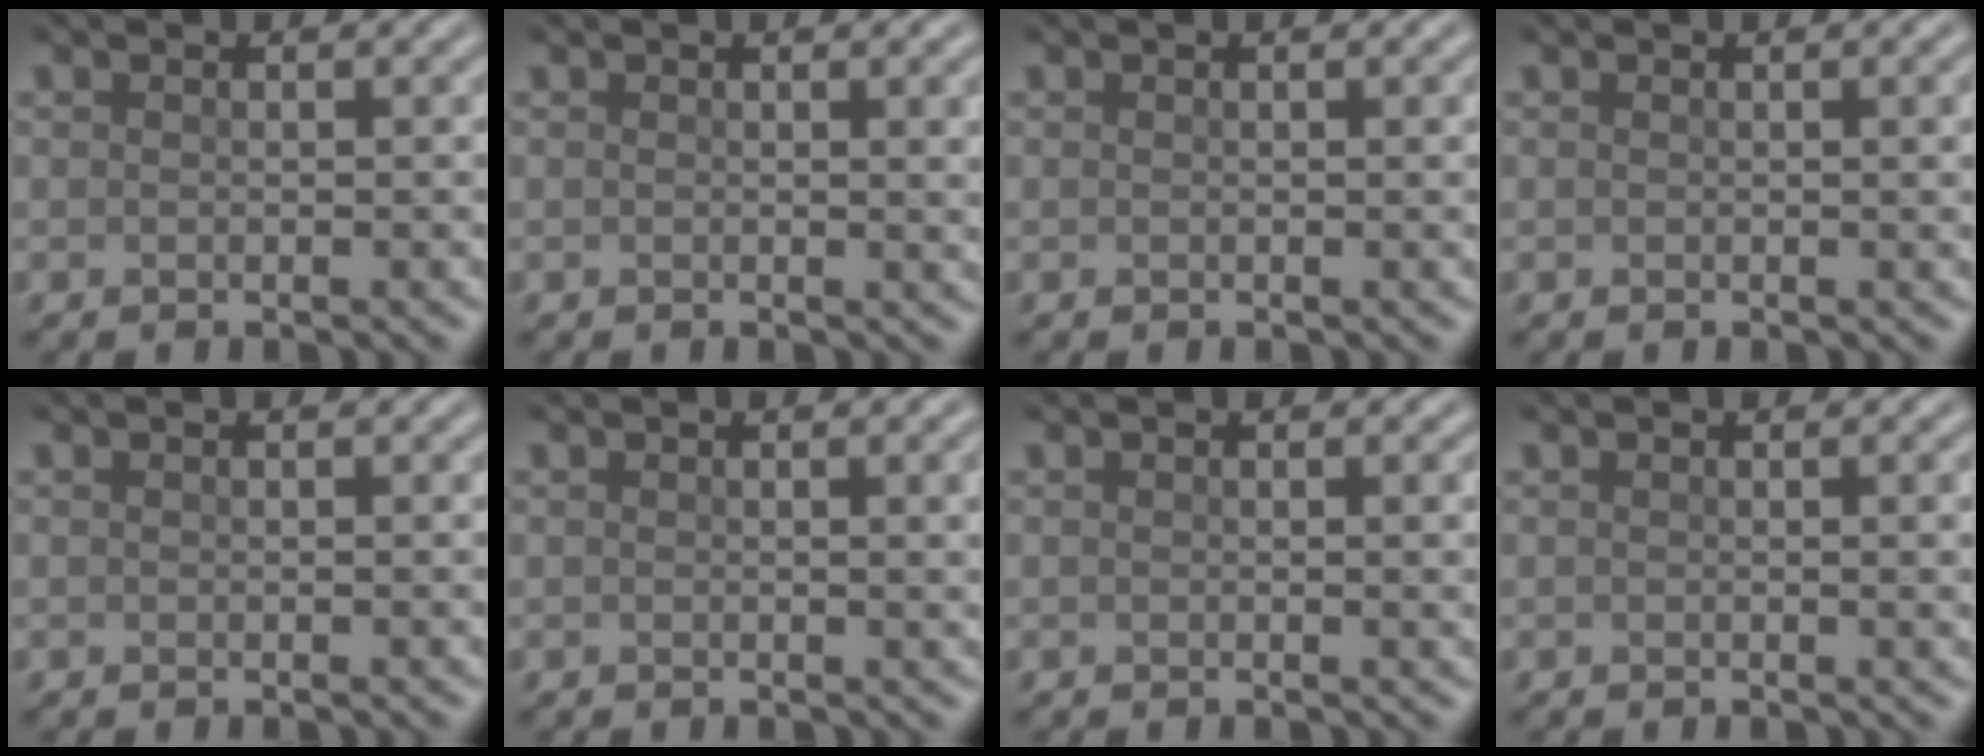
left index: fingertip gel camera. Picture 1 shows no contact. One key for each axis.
{"total": 2.5, "fx": 0.6, "fy": 0.8, "fz": 2.3, "tx": -0.018, "ty": 0.003, "tz": 0.004}
{"total": 0.9, "fx": 0.2, "fy": 0.2, "fz": 0.9, "tx": -0.008, "ty": 0.003, "tz": 0.001}
{"total": 1.7, "fx": 0.3, "fy": 0.5, "fz": 1.6, "tx": -0.015, "ty": 0.004, "tz": 0.002}
{"total": 0.0}
{"total": 3.0, "fx": 0.5, "fy": 1.0, "fz": 2.8, "tx": -0.025, "ty": 0.006, "tz": 0.003}
{"total": 2.2, "fx": 0.2, "fy": 0.6, "fz": 2.0, "tx": -0.017, "ty": 0.002, "tz": -0.001}
{"total": 2.3, "fx": 0.2, "fy": 0.7, "fz": 2.2, "tx": -0.018, "ty": 0.002, "tz": -0.002}